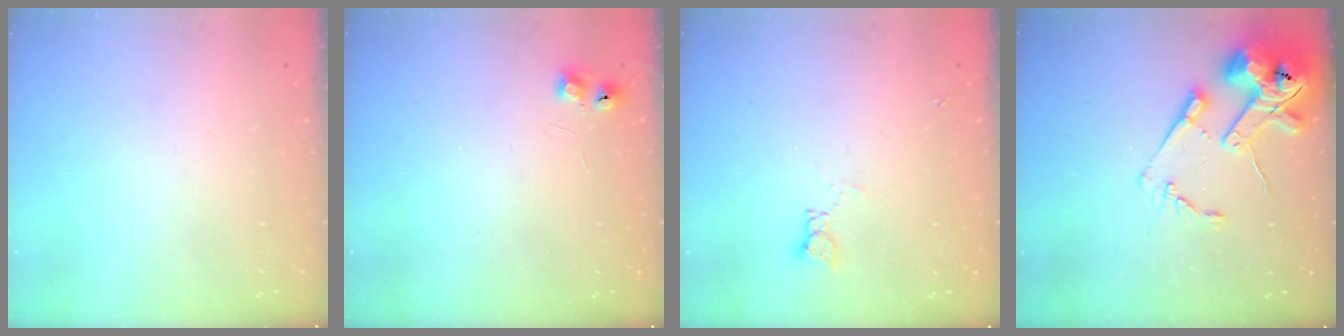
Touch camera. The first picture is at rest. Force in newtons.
{"total": 6.2, "press": 6.1, "slide": 1.0}
{"total": 2.8, "press": 2.8, "slide": 0.4}
{"total": 16.0, "press": 15.8, "slide": 2.2}